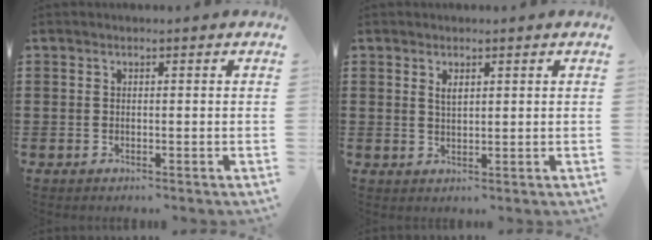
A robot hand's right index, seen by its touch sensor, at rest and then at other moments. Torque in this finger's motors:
{"motor_torque": [0.30, 0.27, 0.04, 0.04]}